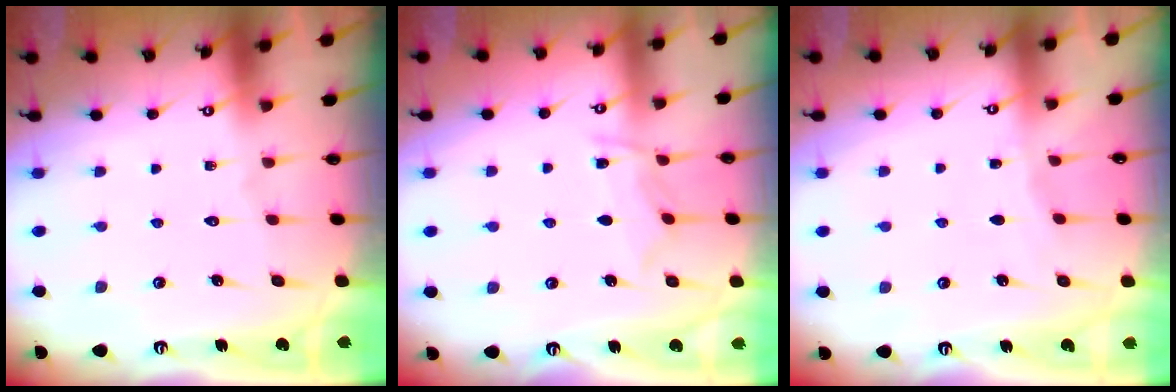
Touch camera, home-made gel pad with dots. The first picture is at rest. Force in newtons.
{"total": 6.3, "press": 6.2, "slide": 0.8}
{"total": 1.8, "press": 1.8, "slide": 0.3}